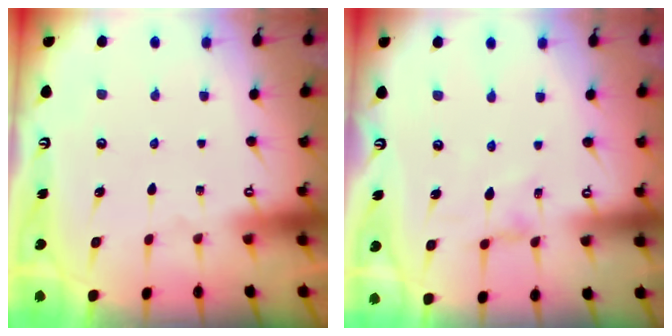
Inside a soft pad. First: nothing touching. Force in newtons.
{"total": 1.2, "press": 1.1, "slide": 0.4}